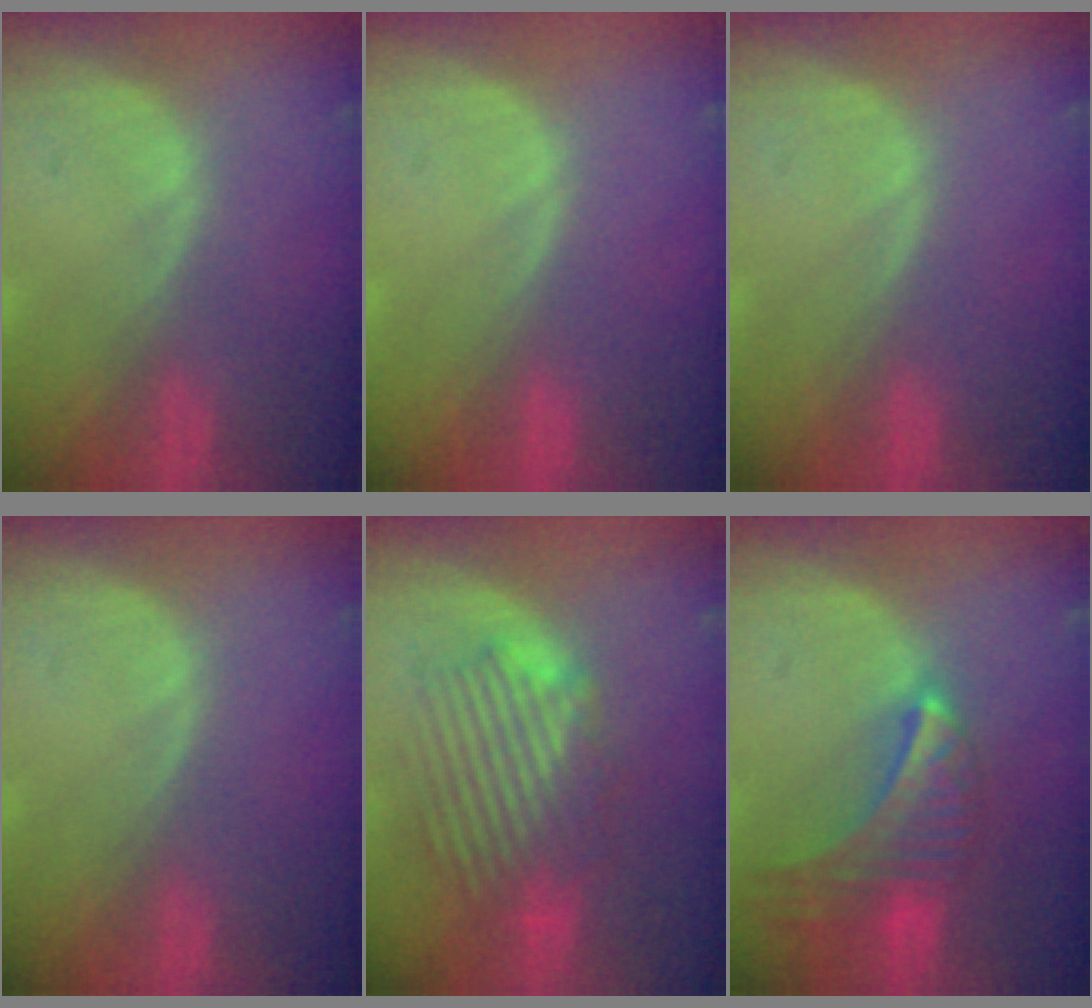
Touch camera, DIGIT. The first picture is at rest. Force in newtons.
{"total": 0.0}
{"total": 0.0}
{"total": 0.0}
{"total": 8.6, "press": 8.2, "slide": 2.6}
{"total": 9.0, "press": 8.0, "slide": 4.2}